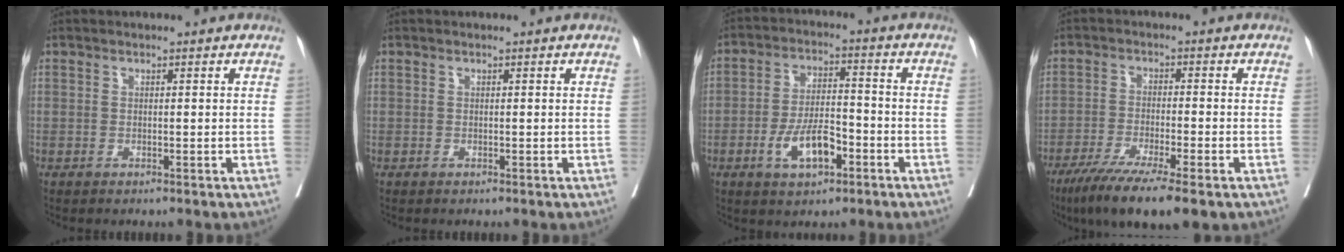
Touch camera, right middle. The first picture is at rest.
{"total": 0.0}
{"total": 8.0, "force": [-3.6, 3.1, 6.5], "torque": [-0.120, 0.004, -0.061]}
{"total": 12.2, "force": [-8.2, 1.2, 9.0], "torque": [-0.146, -0.030, -0.132]}